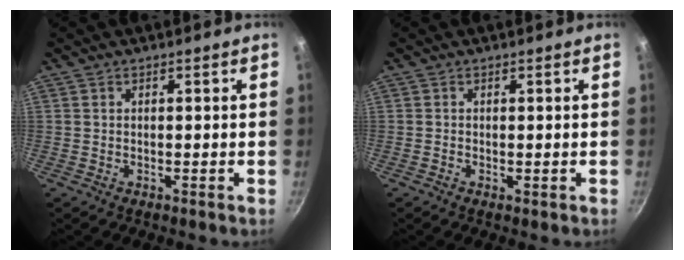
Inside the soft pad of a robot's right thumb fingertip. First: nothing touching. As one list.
[{"total": 0.0}]